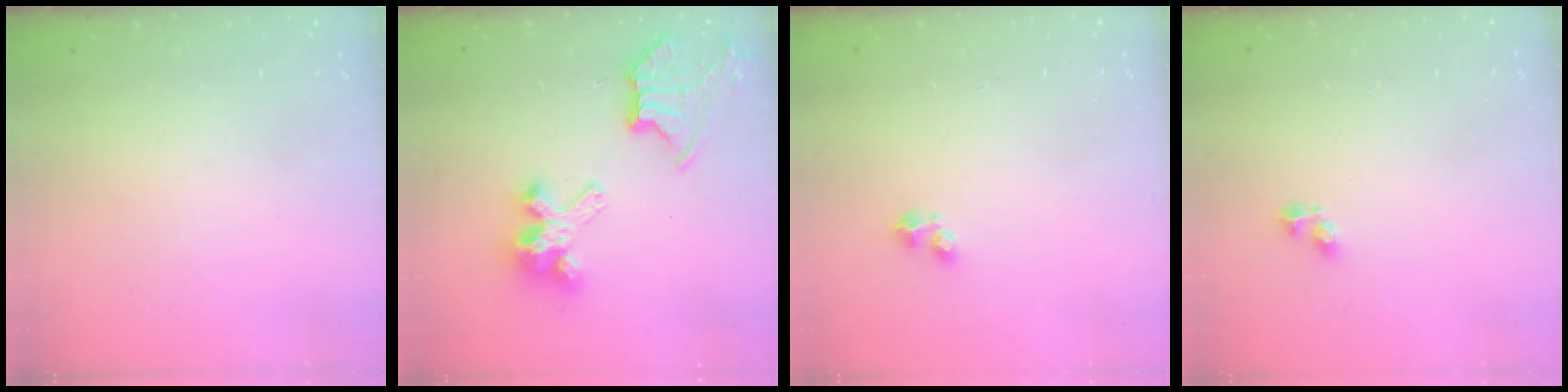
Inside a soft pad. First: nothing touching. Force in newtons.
{"total": 9.8, "press": 9.8, "slide": 0.7}
{"total": 3.1, "press": 3.1, "slide": 0.5}
{"total": 2.5, "press": 2.5, "slide": 0.2}